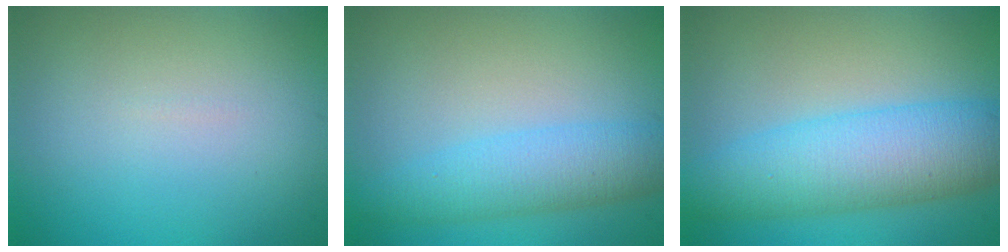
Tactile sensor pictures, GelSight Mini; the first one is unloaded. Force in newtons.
{"total": 4.4, "press": 4.4, "slide": 0.1}
{"total": 7.8, "press": 7.8, "slide": 0.2}